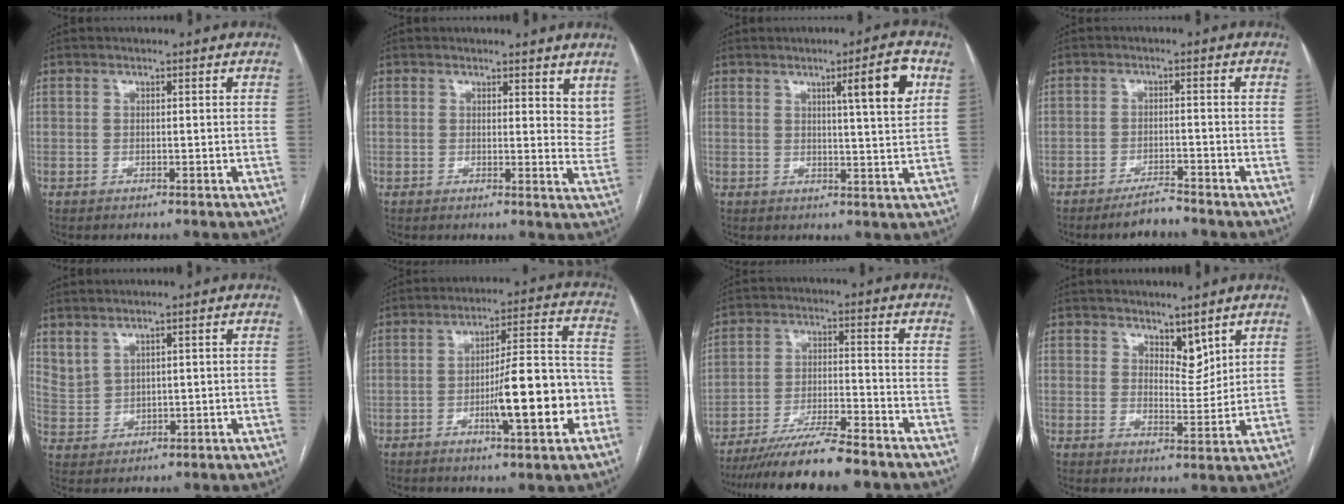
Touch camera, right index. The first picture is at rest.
{"total": 5.9, "force": [4.7, 2.3, 2.7], "torque": [-0.018, -0.019, 0.048]}
{"total": 7.4, "force": [3.0, -0.2, 6.8], "torque": [-0.096, -0.003, 0.041]}
{"total": 3.3, "force": [-3.1, 0.4, 1.2], "torque": [-0.021, -0.006, -0.053]}
{"total": 3.3, "force": [2.8, 1.4, 1.1], "torque": [-0.027, 0.000, 0.069]}
{"total": 13.2, "force": [-4.0, 2.1, 12.4], "torque": [-0.187, 0.015, -0.057]}
{"total": 11.1, "force": [-9.6, 0.4, 5.6], "torque": [-0.087, -0.018, -0.160]}
{"total": 4.3, "force": [3.3, 1.9, 2.0], "torque": [-0.029, -0.008, 0.061]}